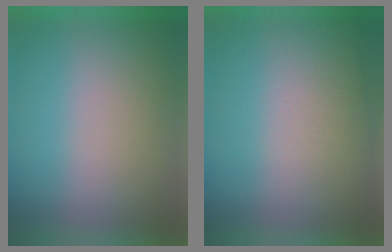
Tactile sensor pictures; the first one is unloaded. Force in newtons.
{"total": 2.4}